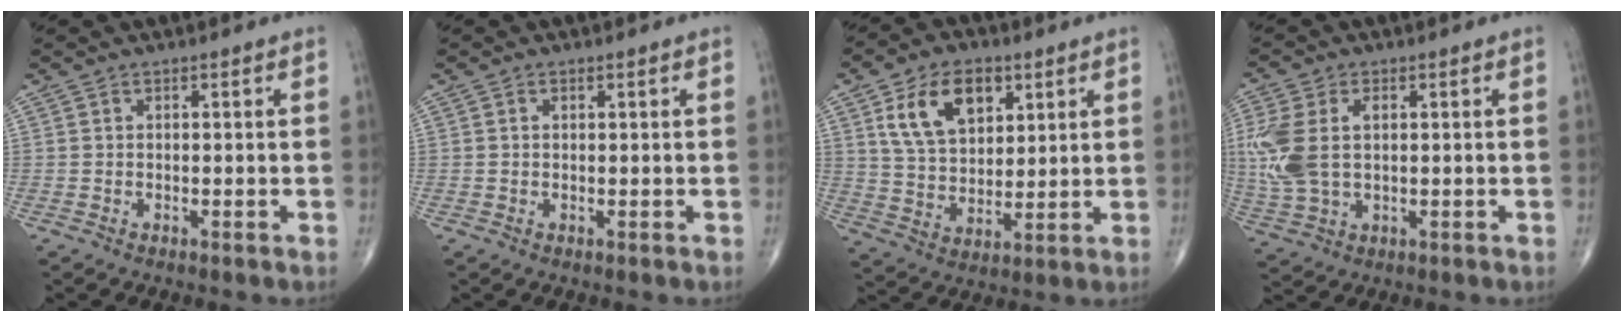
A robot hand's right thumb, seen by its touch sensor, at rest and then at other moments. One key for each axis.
{"total": 0.7, "fx": 0.2, "fy": 0.5, "fz": 0.4, "tx": -0.009, "ty": -0.001, "tz": 0.004}
{"total": 13.5, "fx": 5.8, "fy": 8.5, "fz": 8.8, "tx": -0.126, "ty": -0.018, "tz": 0.112}
{"total": 14.2, "fx": 2.1, "fy": 8.8, "fz": 10.9, "tx": -0.256, "ty": 0.010, "tz": 0.049}